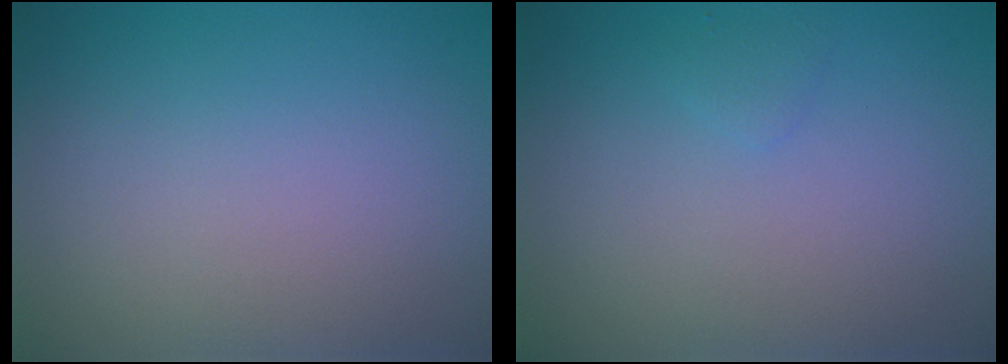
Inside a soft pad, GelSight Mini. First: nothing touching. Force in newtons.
{"total": 0.6, "press": 0.6, "slide": 0.1}